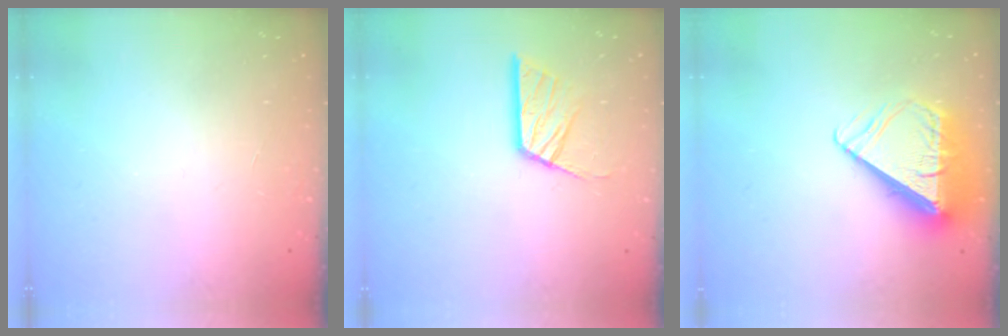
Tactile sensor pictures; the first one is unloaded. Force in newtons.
{"total": 11.6, "press": 11.5, "slide": 0.8}
{"total": 11.2, "press": 11.1, "slide": 1.4}